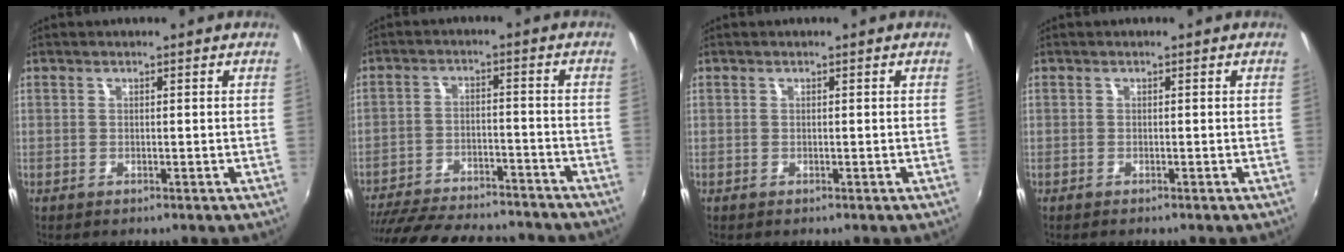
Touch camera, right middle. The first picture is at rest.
{"total": 22.6, "force": [-19.6, 6.4, 9.4], "torque": [-0.198, -0.012, -0.276]}
{"total": 0.0}
{"total": 0.0}